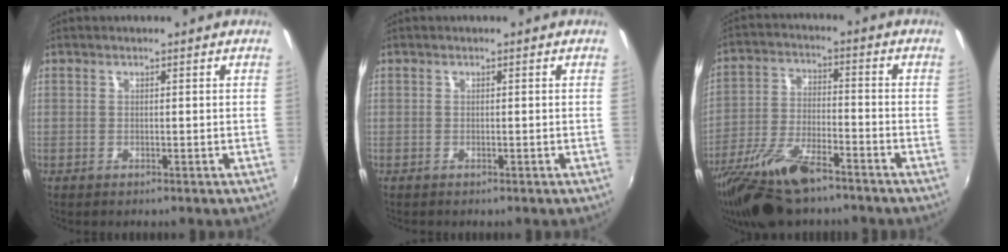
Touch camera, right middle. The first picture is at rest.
{"total": 0.0}
{"total": 14.8, "force": [-11.0, 4.8, 8.7], "torque": [-0.188, -0.027, -0.209]}